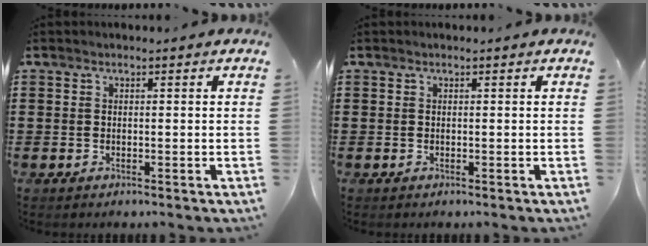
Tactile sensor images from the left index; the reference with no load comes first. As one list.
[{"total": 0.0}]